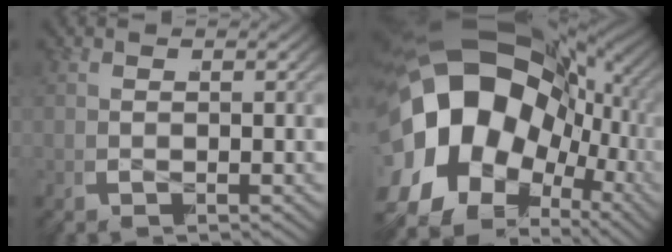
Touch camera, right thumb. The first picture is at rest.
{"total": 25.0, "force": [-0.5, 18.1, 17.2], "torque": [-0.319, -0.041, -0.007]}